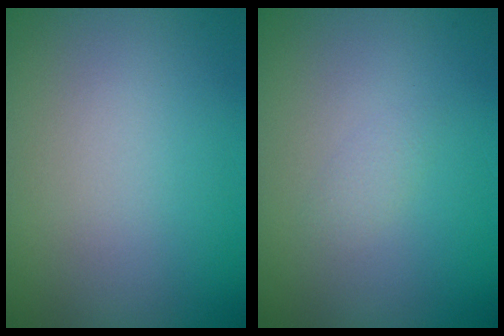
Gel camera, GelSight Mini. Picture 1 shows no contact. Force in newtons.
{"total": 0.7, "press": 0.7, "slide": 0.0}